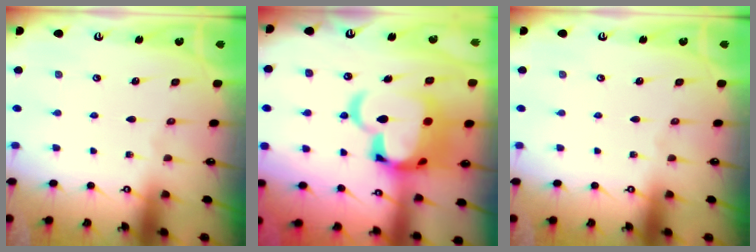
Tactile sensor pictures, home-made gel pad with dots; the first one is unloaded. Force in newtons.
{"total": 15.2, "press": 15.1, "slide": 2.2}
{"total": 0.0}